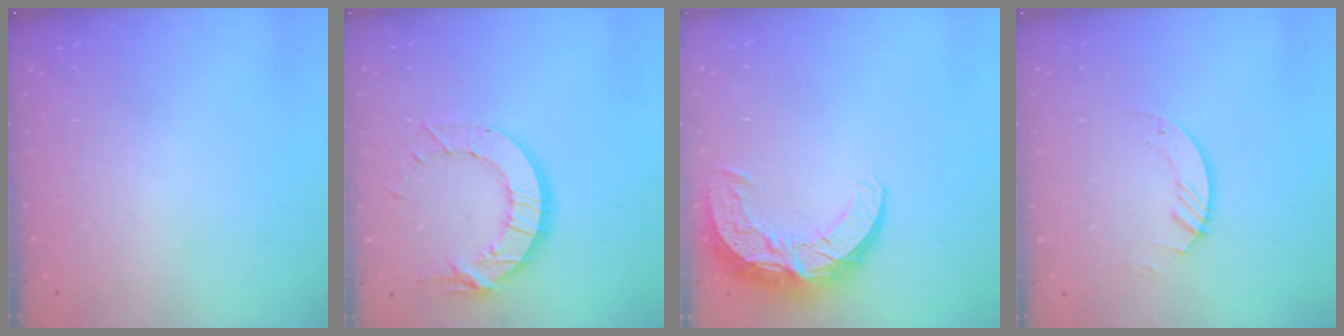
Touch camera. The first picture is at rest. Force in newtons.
{"total": 12.2, "press": 12.2, "slide": 0.7}
{"total": 11.0, "press": 10.9, "slide": 0.8}
{"total": 3.0, "press": 3.0, "slide": 0.2}